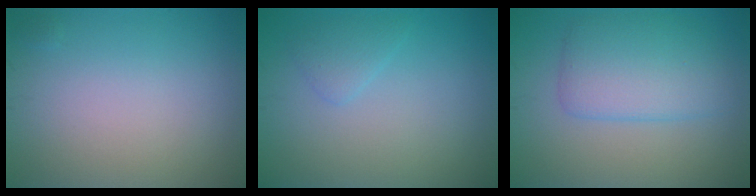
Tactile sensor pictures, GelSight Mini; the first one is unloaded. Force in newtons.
{"total": 1.4, "press": 1.4, "slide": 0.1}
{"total": 4.9, "press": 4.9, "slide": 0.1}